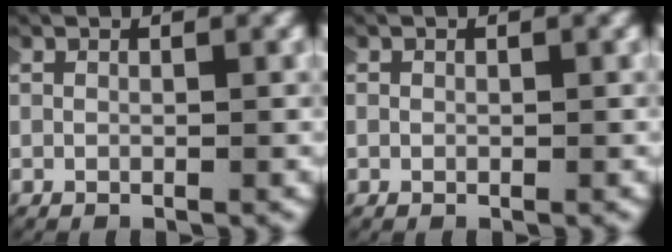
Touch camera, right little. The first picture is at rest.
{"total": 0.6, "force": [-0.2, 0.5, -0.1], "torque": [0.000, 0.001, -0.006]}